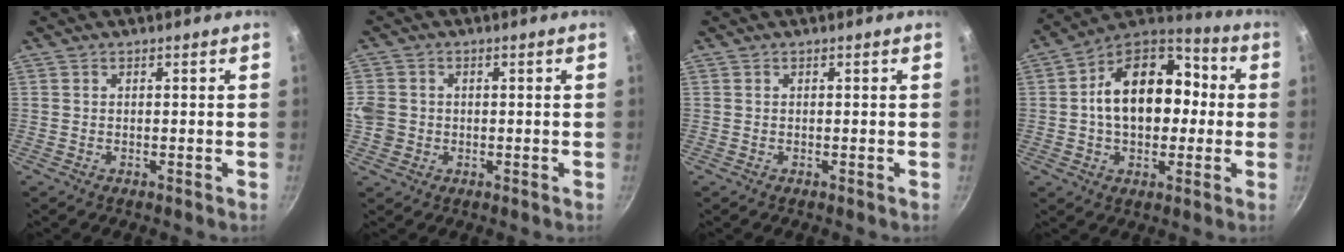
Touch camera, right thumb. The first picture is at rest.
{"total": 5.0, "force": [-0.4, 4.4, 2.3], "torque": [-0.040, 0.010, -0.004]}
{"total": 0.0}
{"total": 18.6, "force": [1.0, 12.1, 14.0], "torque": [-0.180, 0.036, 0.007]}